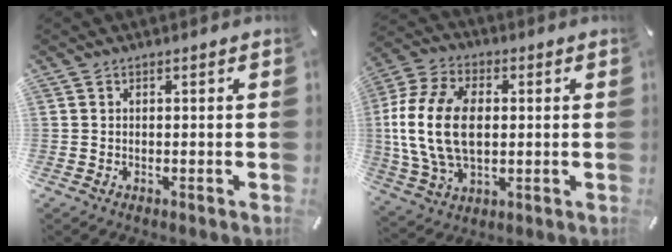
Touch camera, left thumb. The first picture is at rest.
{"total": 16.7, "force": [0.6, 11.2, 12.3], "torque": [-0.285, 0.005, 0.010]}